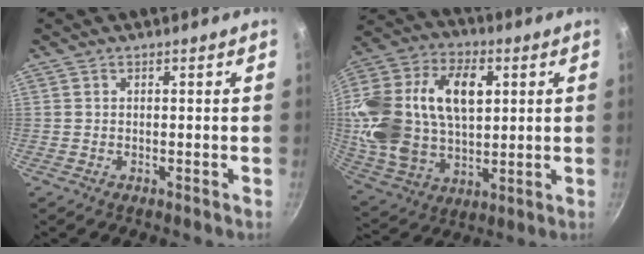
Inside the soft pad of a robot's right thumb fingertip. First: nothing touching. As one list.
[{"total": 26.1, "force": [5.3, 16.8, 19.2], "torque": [-0.381, 0.011, 0.095]}]